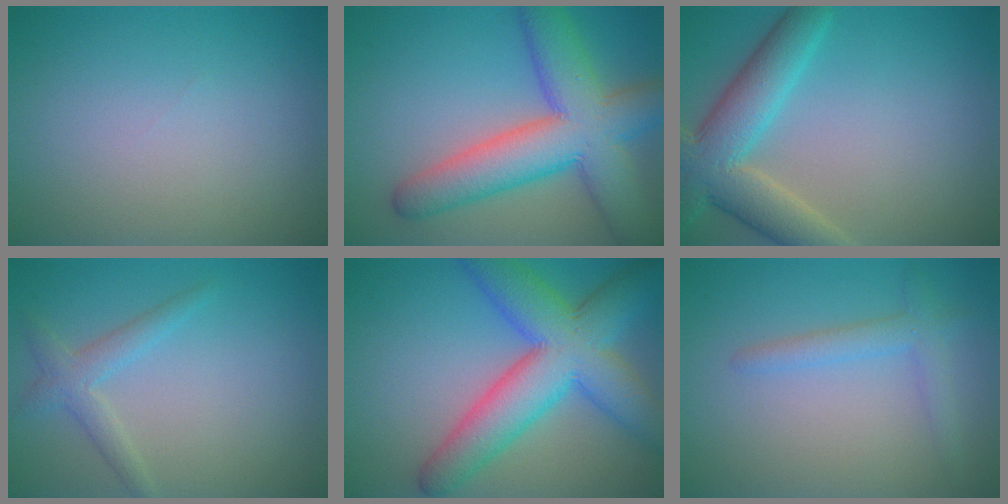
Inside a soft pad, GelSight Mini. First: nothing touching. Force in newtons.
{"total": 9.9, "press": 9.8, "slide": 0.5}
{"total": 7.0, "press": 7.0, "slide": 0.4}
{"total": 3.3, "press": 3.3, "slide": 0.2}
{"total": 9.6, "press": 9.6, "slide": 0.4}
{"total": 2.2, "press": 2.2, "slide": 0.1}